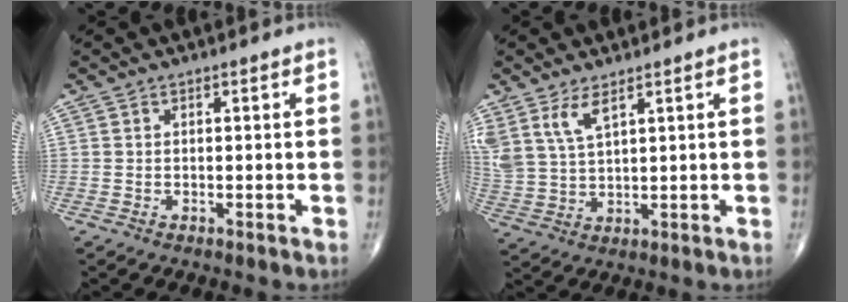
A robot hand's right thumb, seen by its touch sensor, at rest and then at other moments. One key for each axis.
{"total": 7.1, "fx": 4.3, "fy": 2.7, "fz": 4.9, "tx": -0.106, "ty": -0.016, "tz": 0.097}